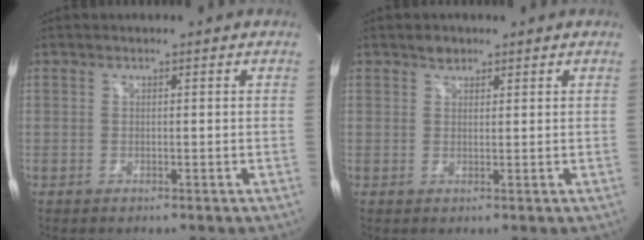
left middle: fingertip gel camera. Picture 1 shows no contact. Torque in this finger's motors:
{"motor_torque": [0.13, -0.09, -0.07, 0.00]}